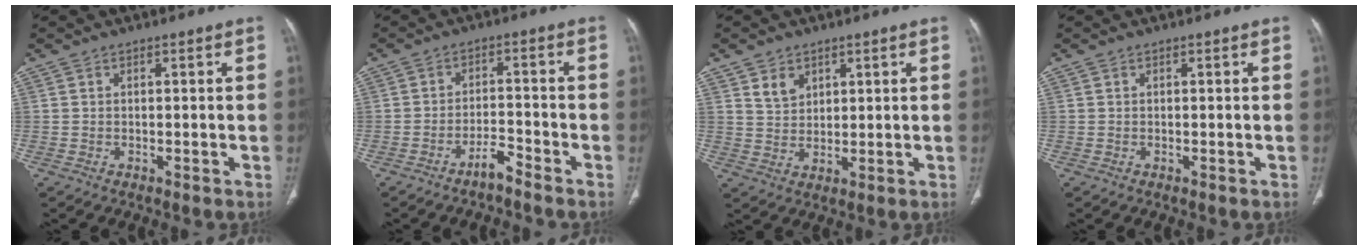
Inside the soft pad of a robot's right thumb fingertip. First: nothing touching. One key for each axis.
{"total": 3.4, "fx": -2.9, "fy": 0.5, "fz": 1.7, "tx": -0.033, "ty": 0.024, "tz": -0.052}
{"total": 4.5, "fx": 2.6, "fy": 3.2, "fz": 1.8, "tx": -0.016, "ty": -0.022, "tz": 0.055}
{"total": 0.0}